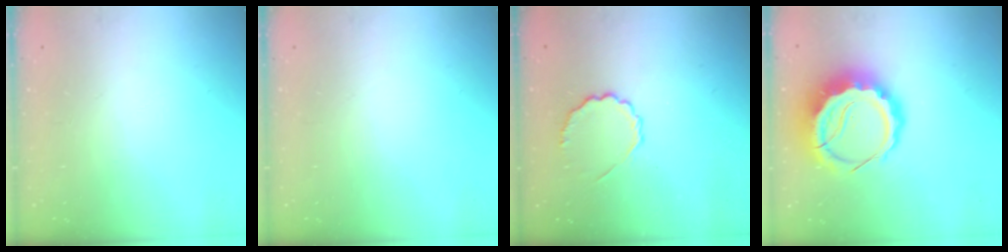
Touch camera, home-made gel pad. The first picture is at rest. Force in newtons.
{"total": 0.0}
{"total": 5.1, "press": 4.8, "slide": 1.8}
{"total": 13.6, "press": 13.3, "slide": 2.7}